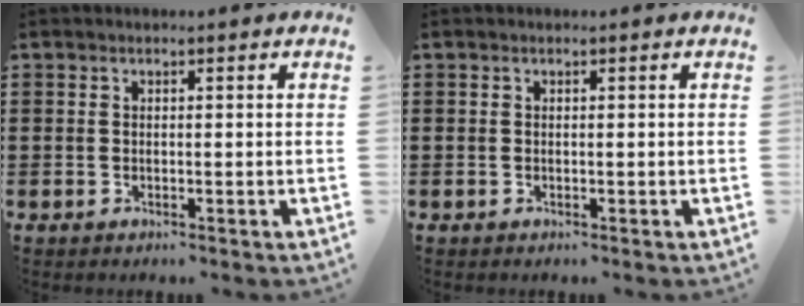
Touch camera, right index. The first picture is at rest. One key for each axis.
{"total": 0.0}